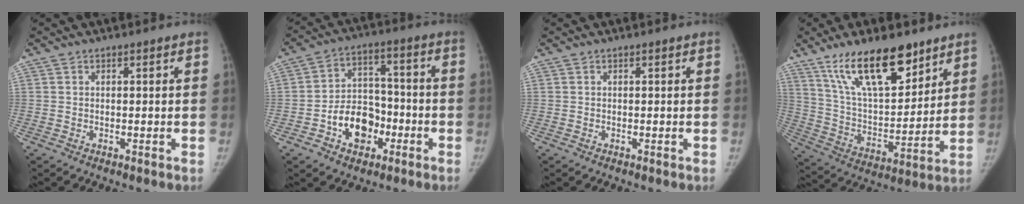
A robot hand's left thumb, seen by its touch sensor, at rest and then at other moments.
{"total": 11.4, "force": [-4.5, 8.3, 6.4], "torque": [-0.062, 0.042, -0.074]}
{"total": 0.0}
{"total": 19.8, "force": [13.1, 7.8, 12.6], "torque": [-0.181, -0.065, 0.243]}